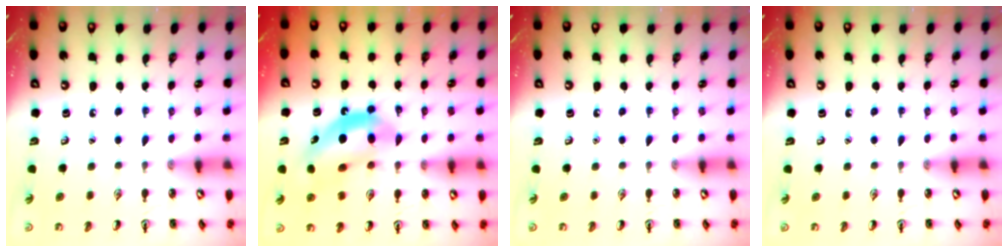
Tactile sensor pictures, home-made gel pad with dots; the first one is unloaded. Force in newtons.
{"total": 12.0, "press": 11.4, "slide": 3.7}
{"total": 0.0}
{"total": 0.0}